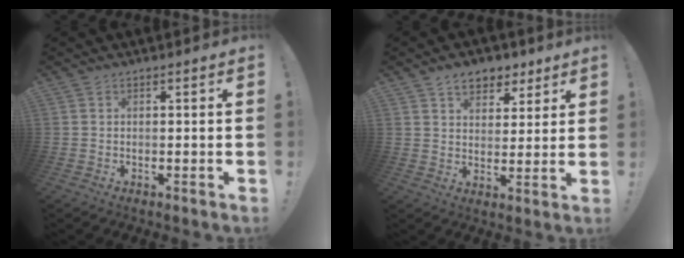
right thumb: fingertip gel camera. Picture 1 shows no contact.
{"total": 8.3, "force": [5.4, 5.5, 3.1], "torque": [-0.035, -0.030, 0.100]}